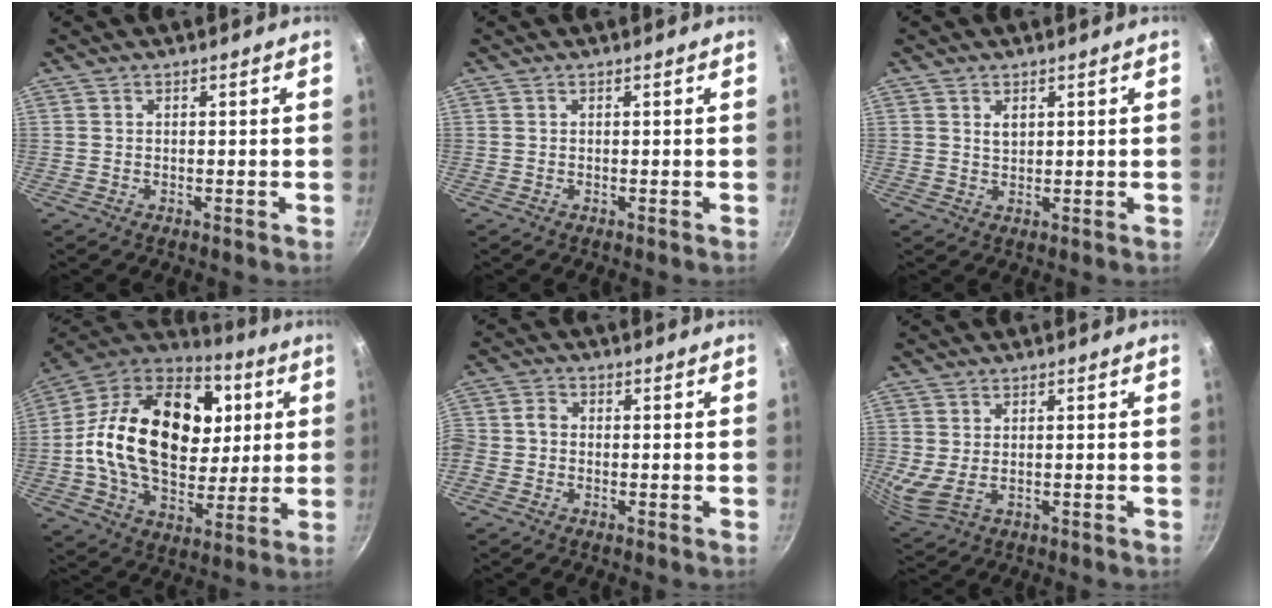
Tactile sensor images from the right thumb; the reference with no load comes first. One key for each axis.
{"total": 0.0}
{"total": 2.0, "fx": 0.9, "fy": 1.3, "fz": 1.2, "tx": -0.017, "ty": -0.004, "tz": 0.017}
{"total": 29.2, "fx": 4.6, "fy": 19.8, "fz": 21.0, "tx": -0.341, "ty": 0.013, "tz": 0.069}
{"total": 3.5, "fx": -1.2, "fy": 2.7, "fz": 1.8, "tx": -0.043, "ty": 0.016, "tz": -0.037}
{"total": 5.2, "fx": 0.2, "fy": 2.7, "fz": 4.4, "tx": -0.091, "ty": -0.011, "tz": 0.015}